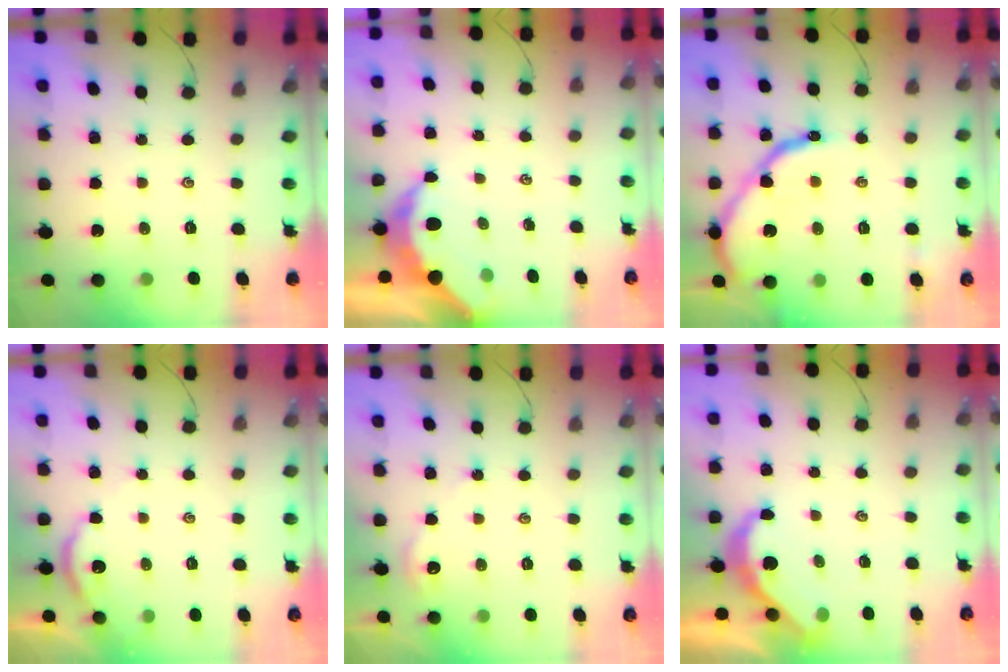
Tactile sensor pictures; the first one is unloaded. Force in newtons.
{"total": 6.1, "press": 6.1, "slide": 0.1}
{"total": 12.8, "press": 12.7, "slide": 1.6}
{"total": 3.1, "press": 3.0, "slide": 0.3}
{"total": 2.8, "press": 2.7, "slide": 0.4}
{"total": 5.5, "press": 5.5, "slide": 0.2}